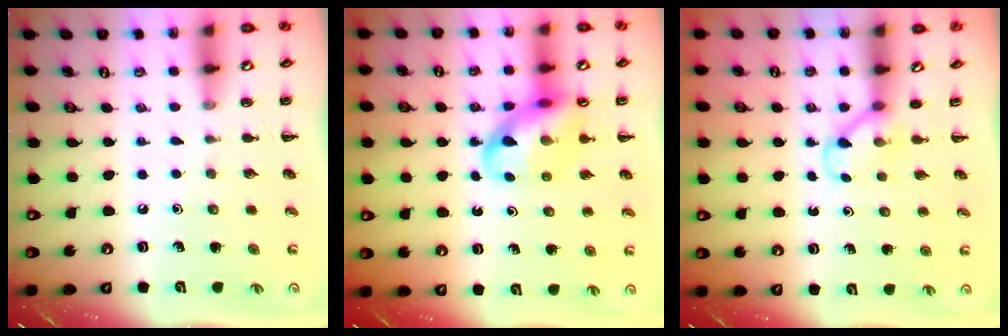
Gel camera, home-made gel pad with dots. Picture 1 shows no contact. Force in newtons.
{"total": 13.8, "press": 13.3, "slide": 3.6}
{"total": 3.5, "press": 3.3, "slide": 1.0}